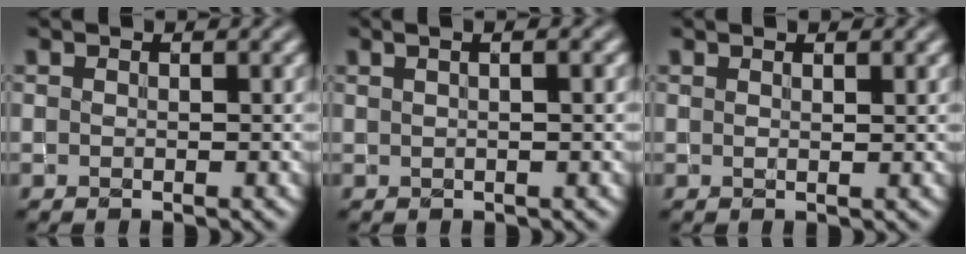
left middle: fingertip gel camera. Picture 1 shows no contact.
{"total": 4.7, "force": [1.9, 2.3, 3.6], "torque": [-0.019, 0.027, -0.004]}
{"total": 1.0, "force": [0.7, 0.2, 0.7], "torque": [-0.012, 0.000, 0.009]}